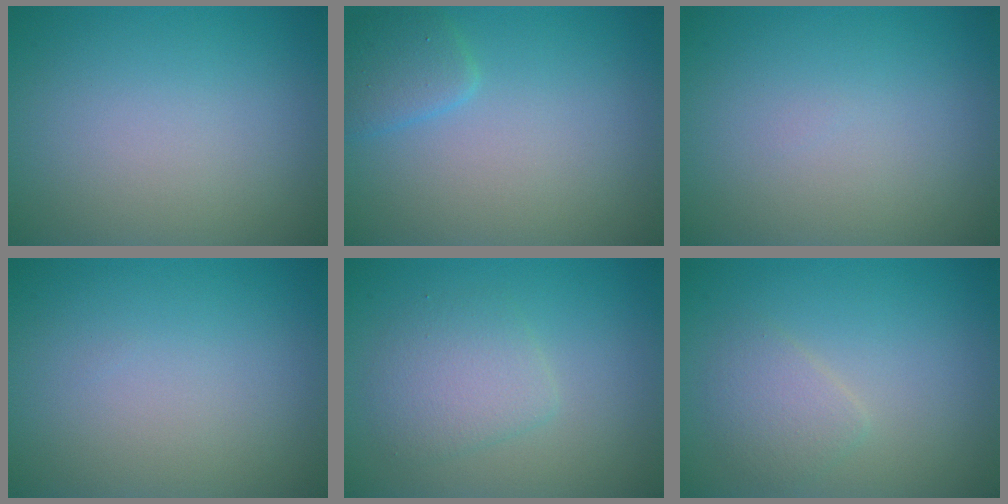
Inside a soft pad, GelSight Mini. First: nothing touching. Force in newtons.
{"total": 1.9, "press": 1.9, "slide": 0.2}
{"total": 0.0}
{"total": 0.0}
{"total": 2.8, "press": 2.8, "slide": 0.1}
{"total": 2.0, "press": 2.0, "slide": 0.0}